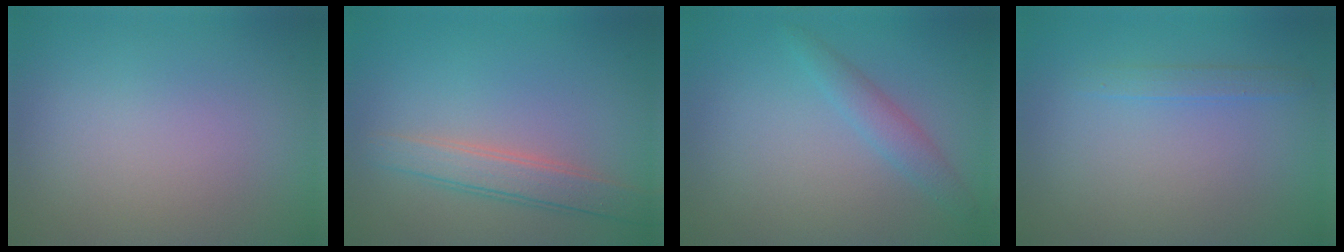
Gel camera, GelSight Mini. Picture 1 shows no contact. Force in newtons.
{"total": 3.0, "press": 3.0, "slide": 0.2}
{"total": 1.9, "press": 1.9, "slide": 0.1}
{"total": 1.1, "press": 1.1, "slide": 0.1}